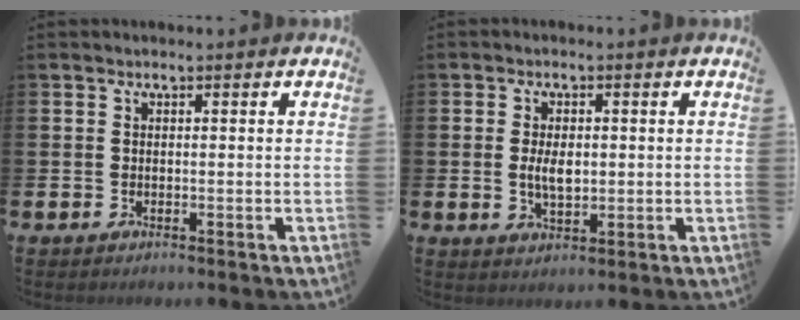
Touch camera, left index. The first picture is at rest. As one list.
[{"total": 3.6, "force": [0.2, 2.0, 3.0], "torque": [-0.044, 0.000, -0.002]}]